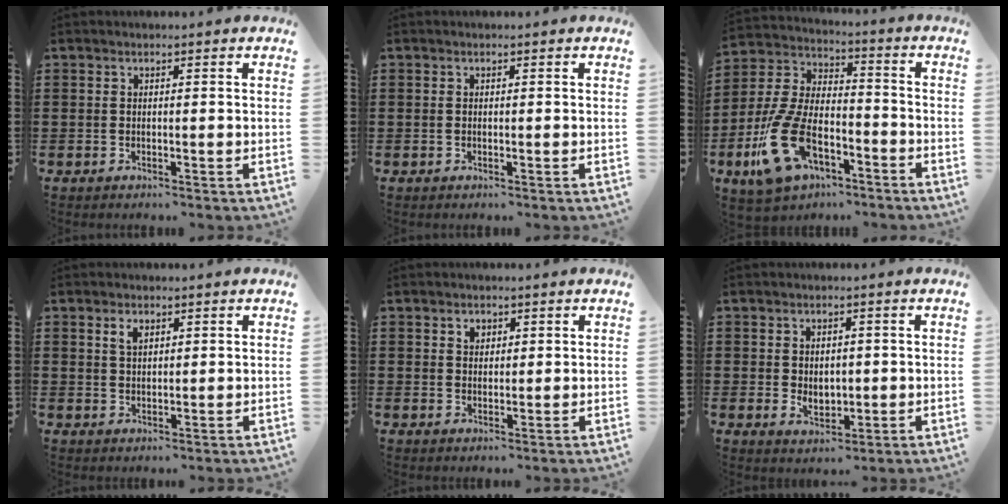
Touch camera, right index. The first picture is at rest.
{"total": 0.0}
{"total": 14.3, "force": [-7.0, 7.5, 9.9], "torque": [-0.233, 0.017, -0.133]}
{"total": 2.0, "force": [1.3, 1.1, 1.2], "torque": [-0.027, 0.004, 0.023]}
{"total": 1.7, "force": [1.0, 1.3, 0.6], "torque": [-0.015, 0.006, 0.019]}
{"total": 3.0, "force": [0.1, 2.3, 1.9], "torque": [-0.034, 0.007, -0.001]}